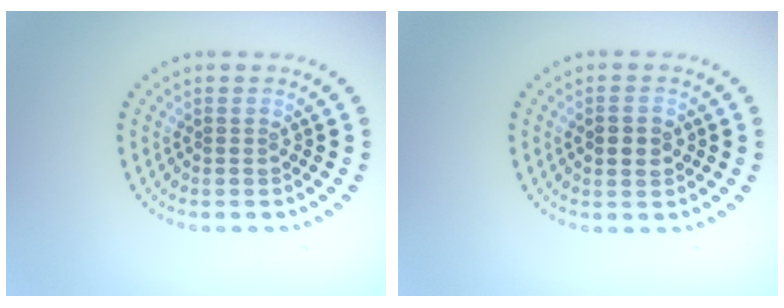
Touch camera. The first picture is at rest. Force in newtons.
{"total": 2.2, "press": 2.1, "slide": 0.3}